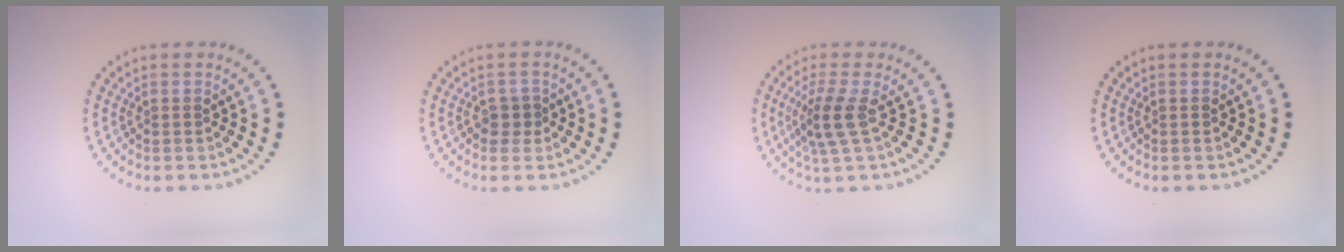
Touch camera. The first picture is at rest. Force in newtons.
{"total": 1.1, "press": 0.9, "slide": 0.6}
{"total": 2.9, "press": 2.4, "slide": 1.7}
{"total": 0.0}